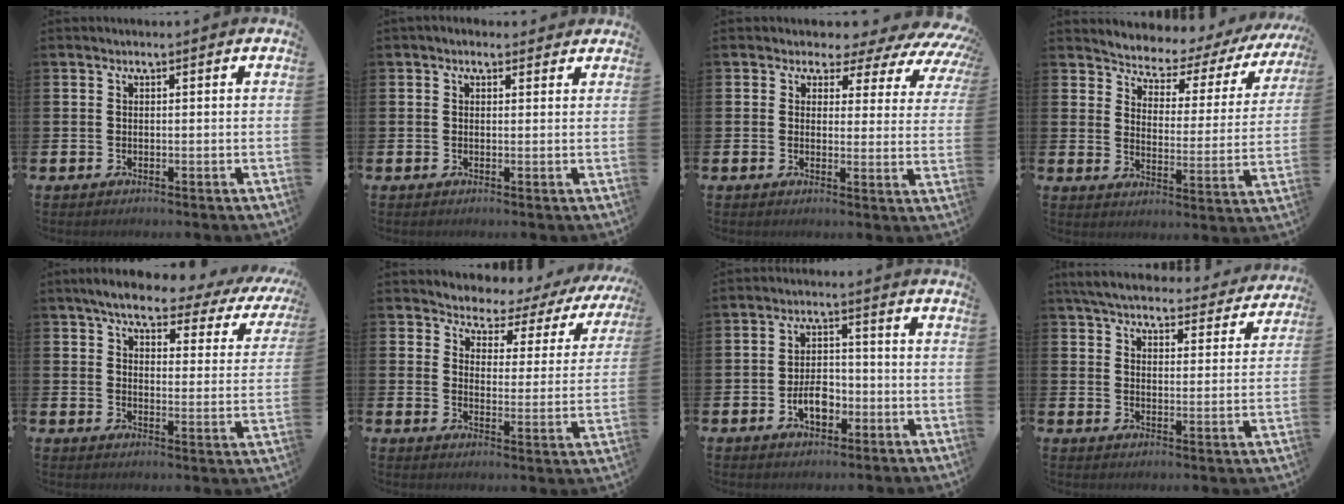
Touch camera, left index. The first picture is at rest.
{"total": 1.2, "force": [0.9, 0.7, 0.3], "torque": [0.002, 0.007, 0.013]}
{"total": 3.3, "force": [2.2, 2.3, 1.2], "torque": [-0.022, -0.031, 0.022]}
{"total": 4.9, "force": [4.6, 1.6, 0.5], "torque": [-0.044, -0.040, 0.072]}
{"total": 5.7, "force": [4.8, 1.4, 2.8], "torque": [-0.065, -0.034, 0.073]}
{"total": 3.6, "force": [3.2, 1.6, 0.0], "torque": [-0.027, -0.036, 0.046]}
{"total": 4.6, "force": [-1.8, 2.8, 3.2], "torque": [-0.049, 0.006, -0.036]}
{"total": 5.9, "force": [5.6, 1.1, 1.5], "torque": [-0.051, -0.036, 0.096]}